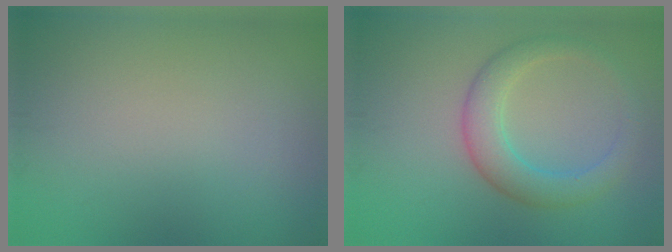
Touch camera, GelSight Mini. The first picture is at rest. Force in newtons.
{"total": 3.8, "press": 3.8, "slide": 0.1}